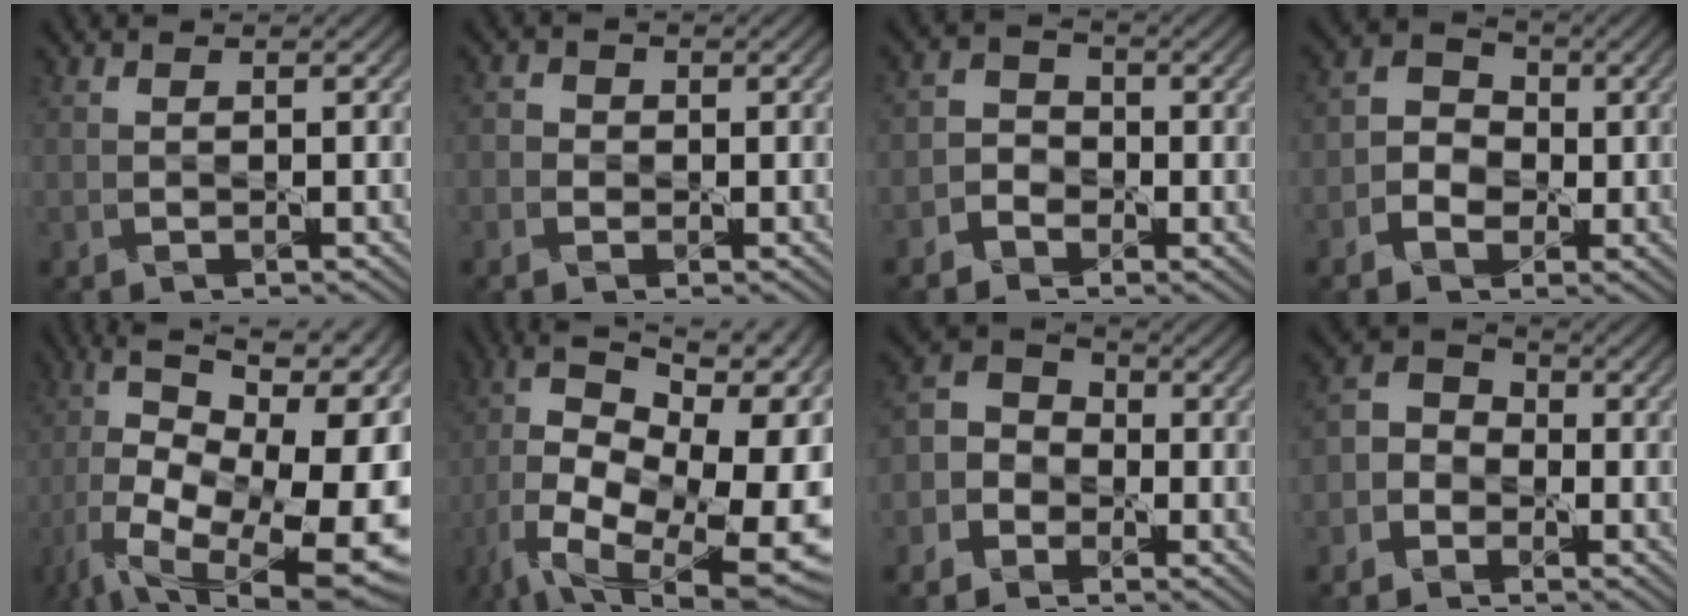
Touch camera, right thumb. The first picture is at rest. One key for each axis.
{"total": 1.5, "fx": -0.5, "fy": 1.4, "fz": 0.1, "tx": 0.004, "ty": 0.005, "tz": -0.018}
{"total": 2.9, "fx": -1.7, "fy": 2.3, "fz": 0.7, "tx": -0.013, "ty": 0.007, "tz": -0.048}
{"total": 4.4, "fx": -1.3, "fy": 3.7, "fz": 2.1, "tx": -0.037, "ty": 0.008, "tz": -0.038}
{"total": 17.6, "fx": -5.1, "fy": 8.5, "fz": 14.6, "tx": -0.274, "ty": -0.011, "tz": -0.087}
{"total": 18.7, "fx": -4.2, "fy": 10.0, "fz": 15.3, "tx": -0.285, "ty": 0.000, "tz": -0.057}
{"total": 5.3, "fx": -3.0, "fy": 4.0, "fz": 1.9, "tx": -0.055, "ty": 0.005, "tz": -0.079}
{"total": 4.6, "fx": -2.7, "fy": 3.3, "fz": 1.7, "tx": -0.048, "ty": 0.007, "tz": -0.071}